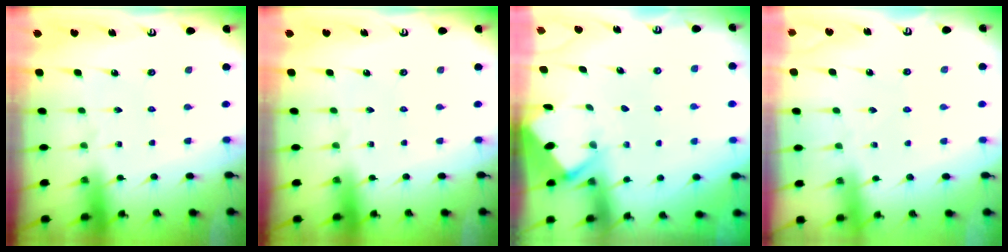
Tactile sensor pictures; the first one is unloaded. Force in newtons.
{"total": 0.0}
{"total": 2.8, "press": 2.8, "slide": 0.3}
{"total": 2.7, "press": 2.6, "slide": 0.5}